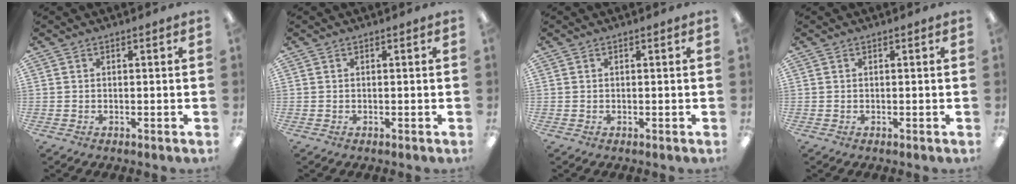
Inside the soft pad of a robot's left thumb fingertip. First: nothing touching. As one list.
[{"total": 0.0}, {"total": 0.0}, {"total": 0.0}]